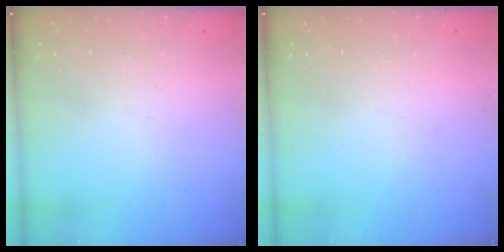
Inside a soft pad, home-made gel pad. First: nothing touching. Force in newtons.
{"total": 0.0}